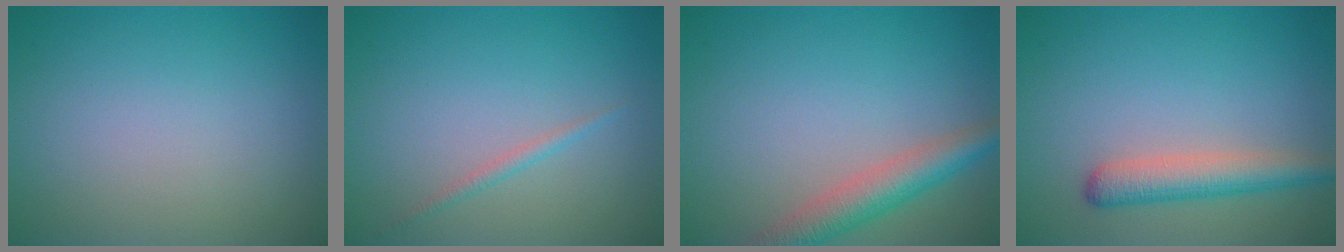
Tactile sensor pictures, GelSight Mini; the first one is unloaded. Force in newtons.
{"total": 0.9, "press": 0.9, "slide": 0.0}
{"total": 4.5, "press": 4.5, "slide": 0.1}
{"total": 3.7, "press": 3.7, "slide": 0.1}